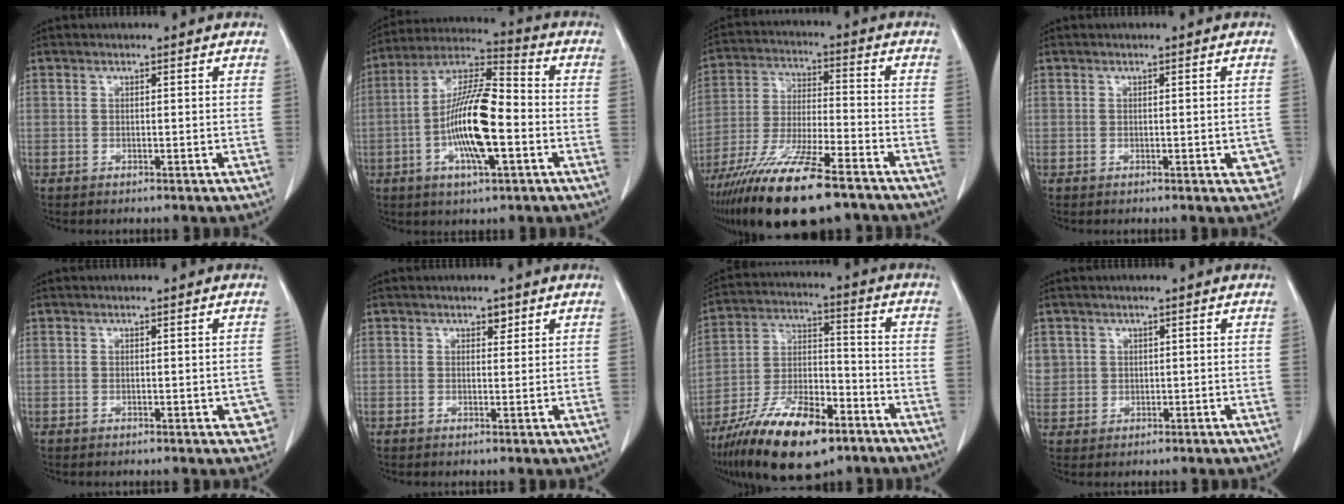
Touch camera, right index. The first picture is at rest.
{"total": 14.6, "force": [-3.1, 3.0, 13.9], "torque": [-0.265, 0.007, -0.059]}
{"total": 18.7, "force": [-13.3, 3.1, 12.7], "torque": [-0.239, -0.039, -0.234]}
{"total": 3.0, "force": [-1.0, 1.1, 2.6], "torque": [-0.015, 0.002, -0.010]}
{"total": 3.1, "force": [-1.0, 1.2, 2.7], "torque": [-0.014, 0.004, -0.010]}
{"total": 1.2, "force": [0.8, 0.7, 0.5], "torque": [-0.004, -0.002, 0.010]}
{"total": 17.5, "force": [-11.2, 5.8, 12.1], "torque": [-0.236, -0.007, -0.198]}
{"total": 3.1, "force": [1.0, 2.9, 0.3], "torque": [0.003, 0.005, 0.022]}